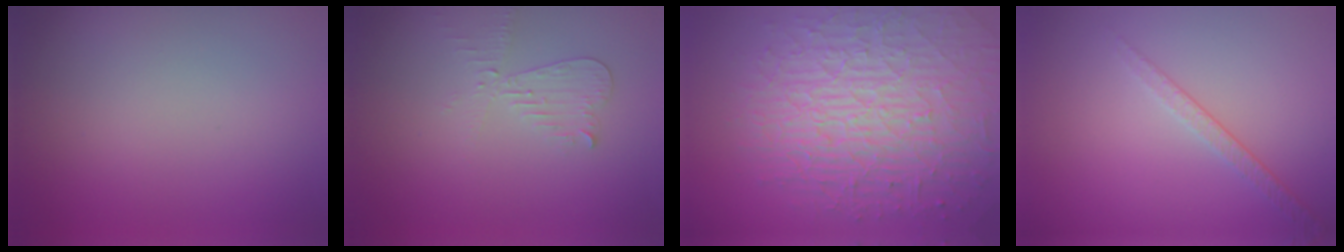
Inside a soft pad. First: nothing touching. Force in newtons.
{"total": 2.1, "press": 2.1, "slide": 0.1}
{"total": 10.3, "press": 6.6, "slide": 8.0}
{"total": 1.6, "press": 1.0, "slide": 1.3}